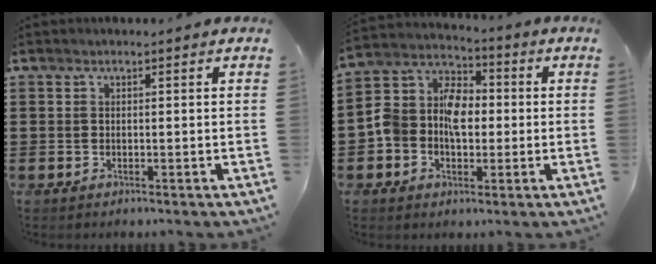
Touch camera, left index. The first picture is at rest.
{"total": 7.8, "force": [-0.9, 6.2, 4.6], "torque": [-0.122, 0.014, -0.022]}